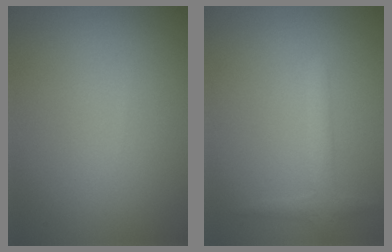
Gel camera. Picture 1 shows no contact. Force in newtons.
{"total": 1.9, "press": 1.9, "slide": 0.0}